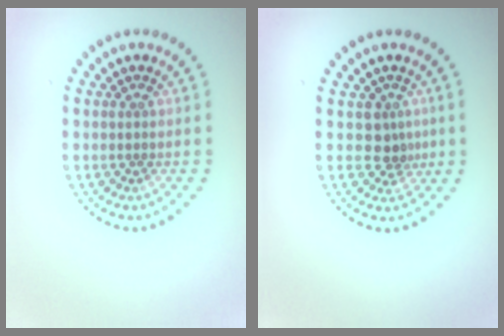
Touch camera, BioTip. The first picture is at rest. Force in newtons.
{"total": 2.3, "press": 1.8, "slide": 1.5}